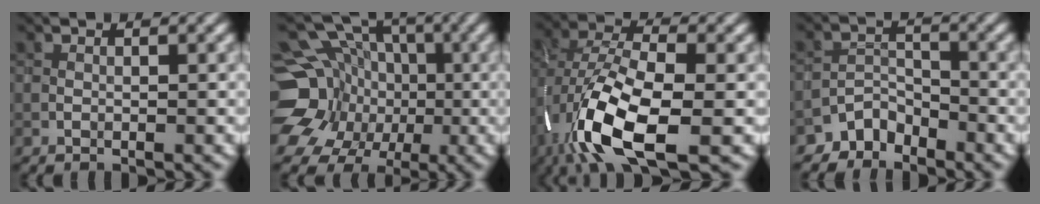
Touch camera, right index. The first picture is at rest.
{"total": 15.0, "force": [-2.2, 13.2, 6.8], "torque": [-0.162, 0.005, -0.043]}
{"total": 11.6, "force": [-4.5, 4.9, 9.5], "torque": [-0.197, -0.009, -0.090]}
{"total": 2.7, "force": [-2.4, 1.3, -0.1], "torque": [0.013, 0.008, -0.051]}